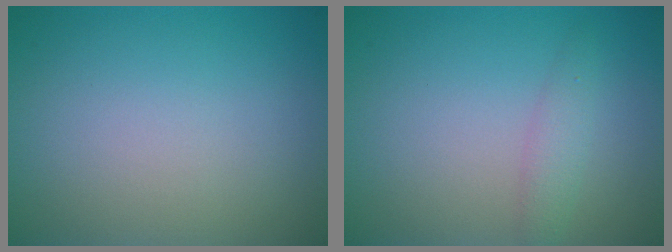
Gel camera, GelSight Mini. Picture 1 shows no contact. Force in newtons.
{"total": 1.6, "press": 1.6, "slide": 0.1}